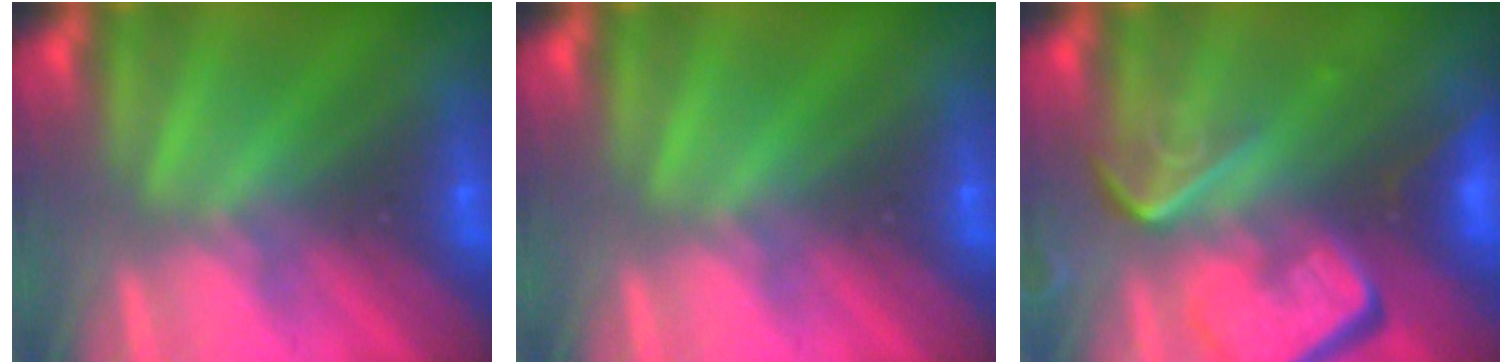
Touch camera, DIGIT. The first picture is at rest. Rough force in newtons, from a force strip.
{"total": 0.0}
{"total": 7.0}